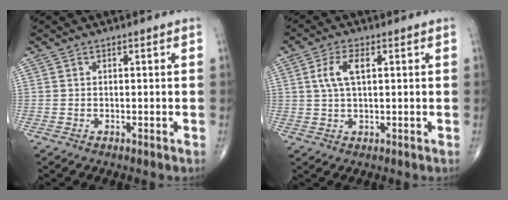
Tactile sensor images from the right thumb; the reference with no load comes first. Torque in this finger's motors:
{"motor_torque": [-0.62, 0.79, 0.72, 0.37, 0.26]}